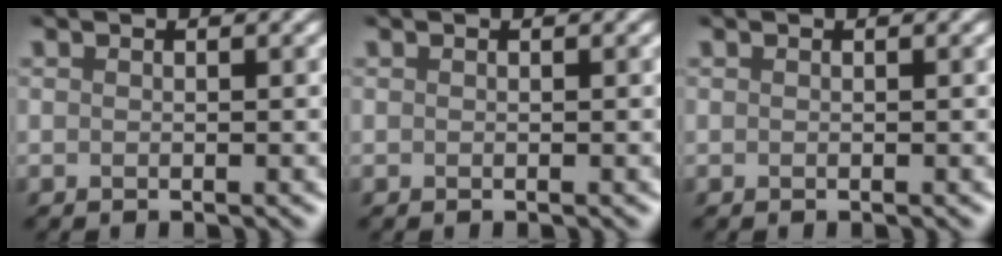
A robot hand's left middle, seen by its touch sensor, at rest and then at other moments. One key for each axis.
{"total": 0.0}
{"total": 0.0}